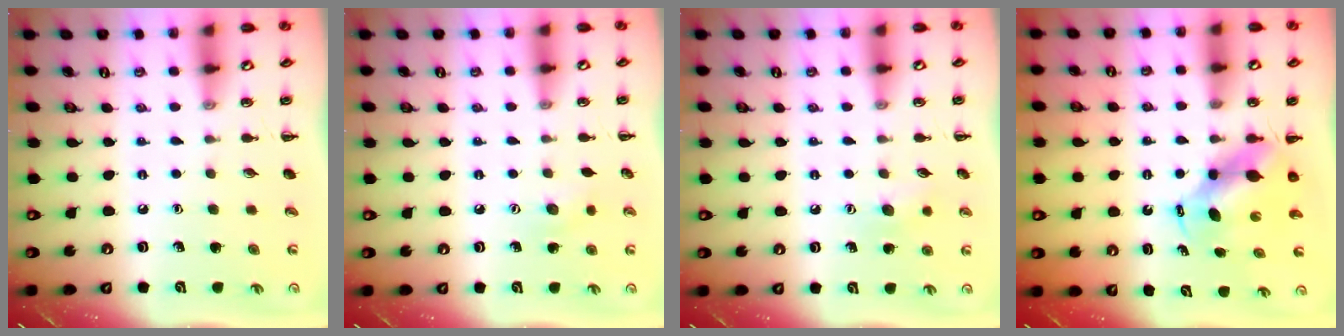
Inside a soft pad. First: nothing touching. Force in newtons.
{"total": 6.3, "press": 6.1, "slide": 1.6}
{"total": 7.7, "press": 7.5, "slide": 1.8}
{"total": 6.5, "press": 6.3, "slide": 1.4}